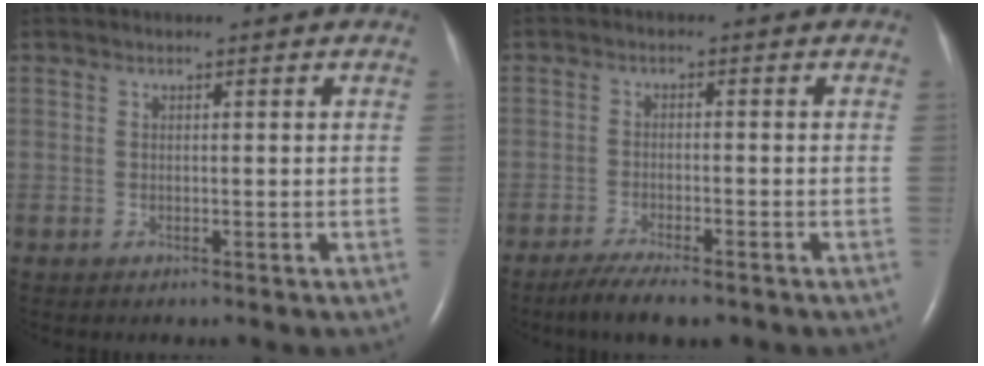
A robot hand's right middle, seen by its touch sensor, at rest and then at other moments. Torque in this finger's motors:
{"motor_torque": [0.01, -0.01, -0.04, 0.02]}